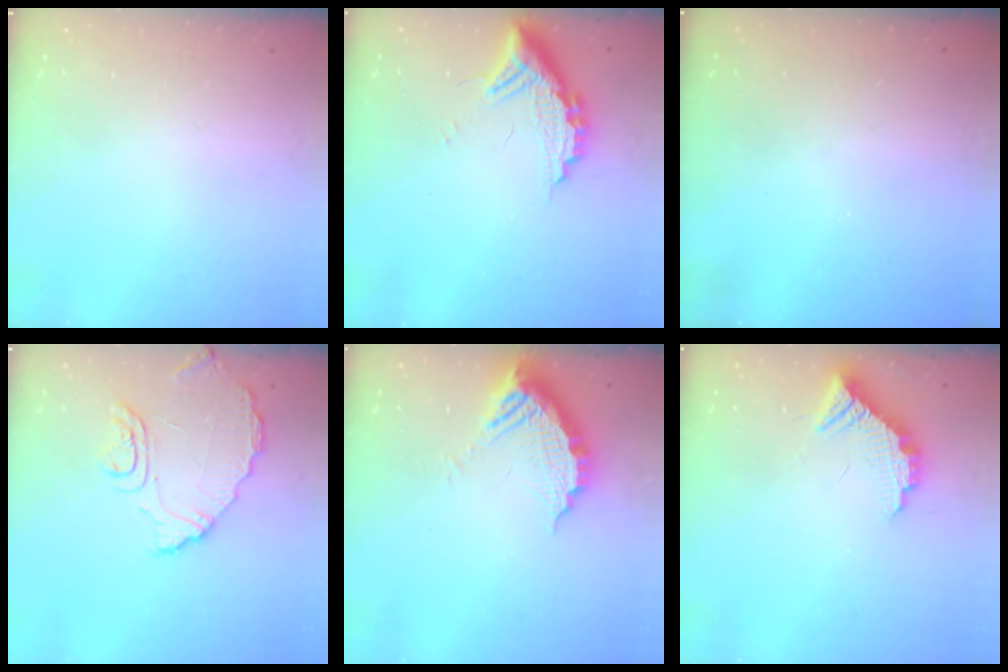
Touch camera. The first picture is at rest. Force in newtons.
{"total": 11.1, "press": 11.1, "slide": 0.6}
{"total": 3.2, "press": 3.2, "slide": 0.1}
{"total": 8.7, "press": 8.6, "slide": 1.2}
{"total": 11.1, "press": 11.1, "slide": 0.8}
{"total": 10.7, "press": 10.7, "slide": 0.7}